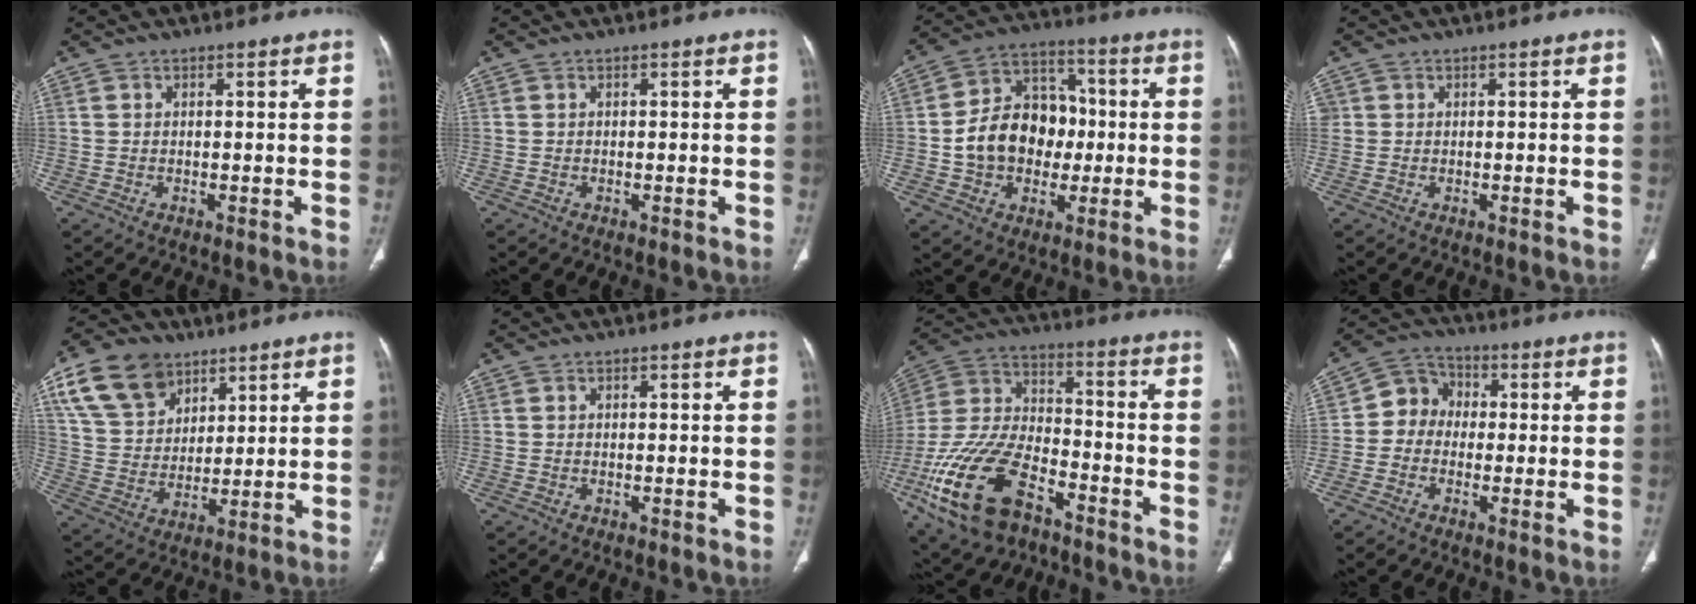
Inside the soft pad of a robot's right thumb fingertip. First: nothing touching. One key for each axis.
{"total": 0.0}
{"total": 15.6, "fx": -1.2, "fy": 12.2, "fz": 9.7, "tx": -0.120, "ty": 0.036, "tz": -0.018}
{"total": 0.8, "fx": 0.2, "fy": 0.8, "fz": 0.1, "tx": 0.008, "ty": 0.003, "tz": 0.002}
{"total": 15.3, "fx": 8.4, "fy": 10.5, "fz": 7.3, "tx": -0.117, "ty": -0.016, "tz": 0.163}
{"total": 0.0}
{"total": 22.0, "fx": -11.2, "fy": 11.5, "fz": 15.0, "tx": -0.322, "ty": 0.043, "tz": -0.205}
{"total": 6.7, "fx": -0.5, "fy": 5.9, "fz": 3.2, "tx": -0.028, "ty": 0.024, "tz": -0.028}